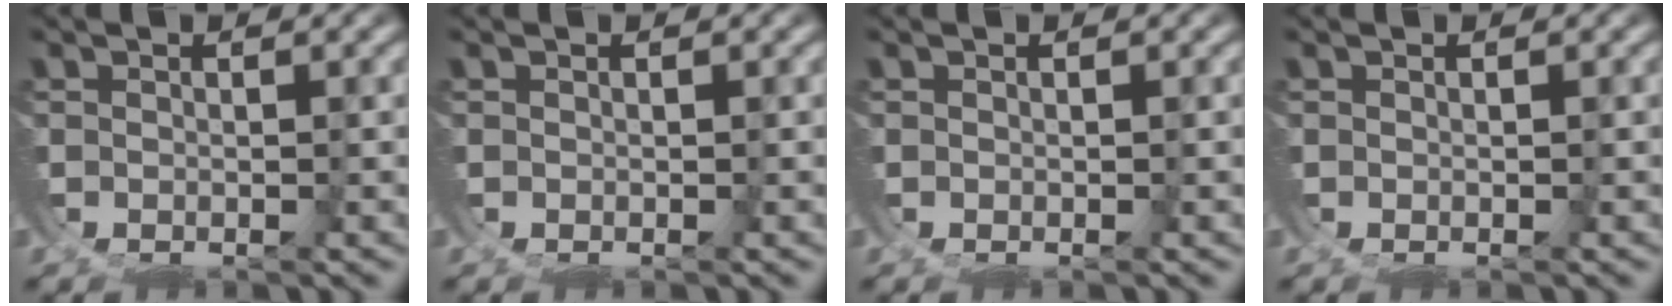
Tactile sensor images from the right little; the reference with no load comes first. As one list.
[{"total": 0.0}, {"total": 0.0}, {"total": 0.0}]